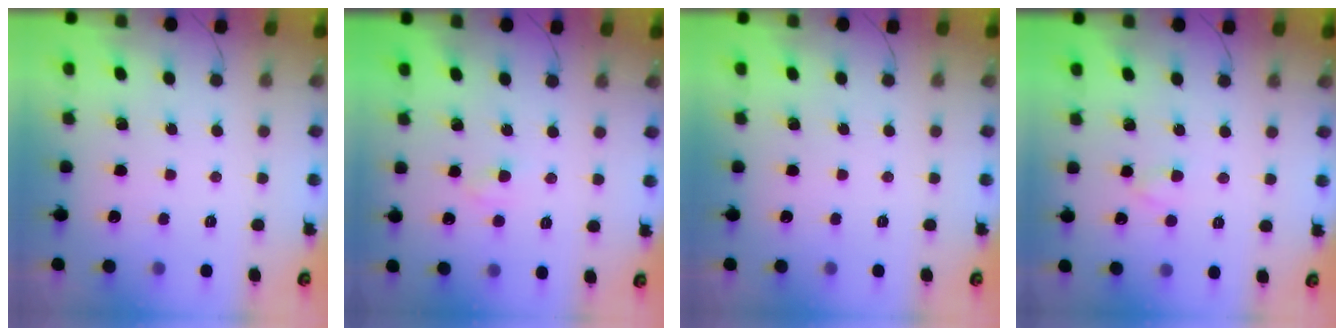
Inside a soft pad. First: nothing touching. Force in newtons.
{"total": 2.4, "press": 2.2, "slide": 1.0}
{"total": 0.0}
{"total": 2.0, "press": 1.8, "slide": 0.9}